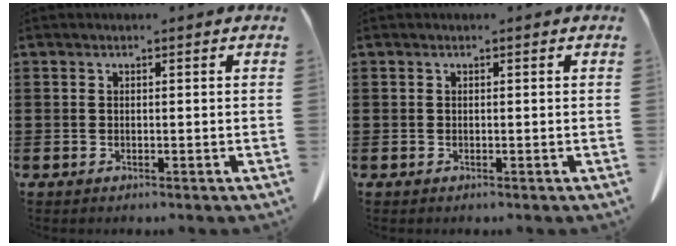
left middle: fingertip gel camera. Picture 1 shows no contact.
{"total": 0.0}